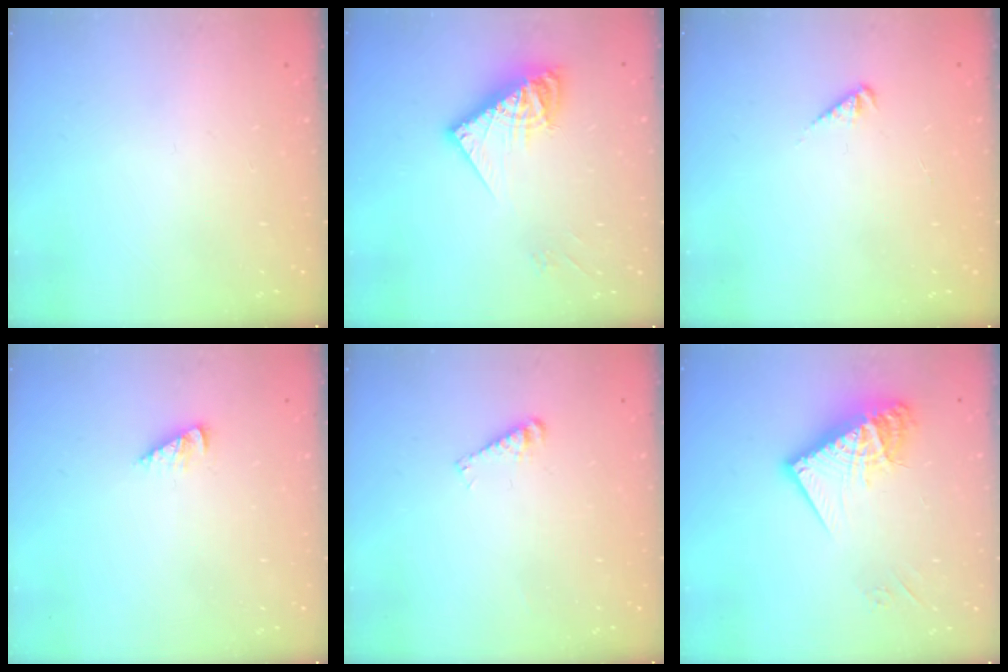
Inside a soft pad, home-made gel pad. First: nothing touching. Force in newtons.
{"total": 10.9, "press": 10.9, "slide": 0.4}
{"total": 2.5, "press": 2.4, "slide": 0.6}
{"total": 3.6, "press": 3.6, "slide": 0.0}
{"total": 4.6, "press": 4.6, "slide": 0.6}
{"total": 14.8, "press": 14.8, "slide": 1.1}